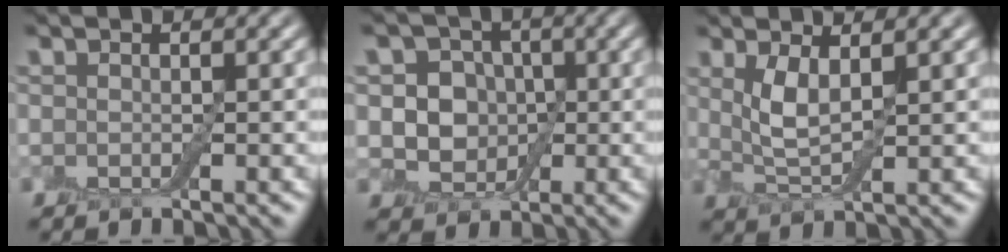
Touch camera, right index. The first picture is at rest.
{"total": 5.4, "force": [0.2, 4.7, 2.5], "torque": [-0.021, 0.008, -0.018]}
{"total": 3.2, "force": [1.2, 0.8, 2.8], "torque": [-0.066, -0.006, 0.028]}